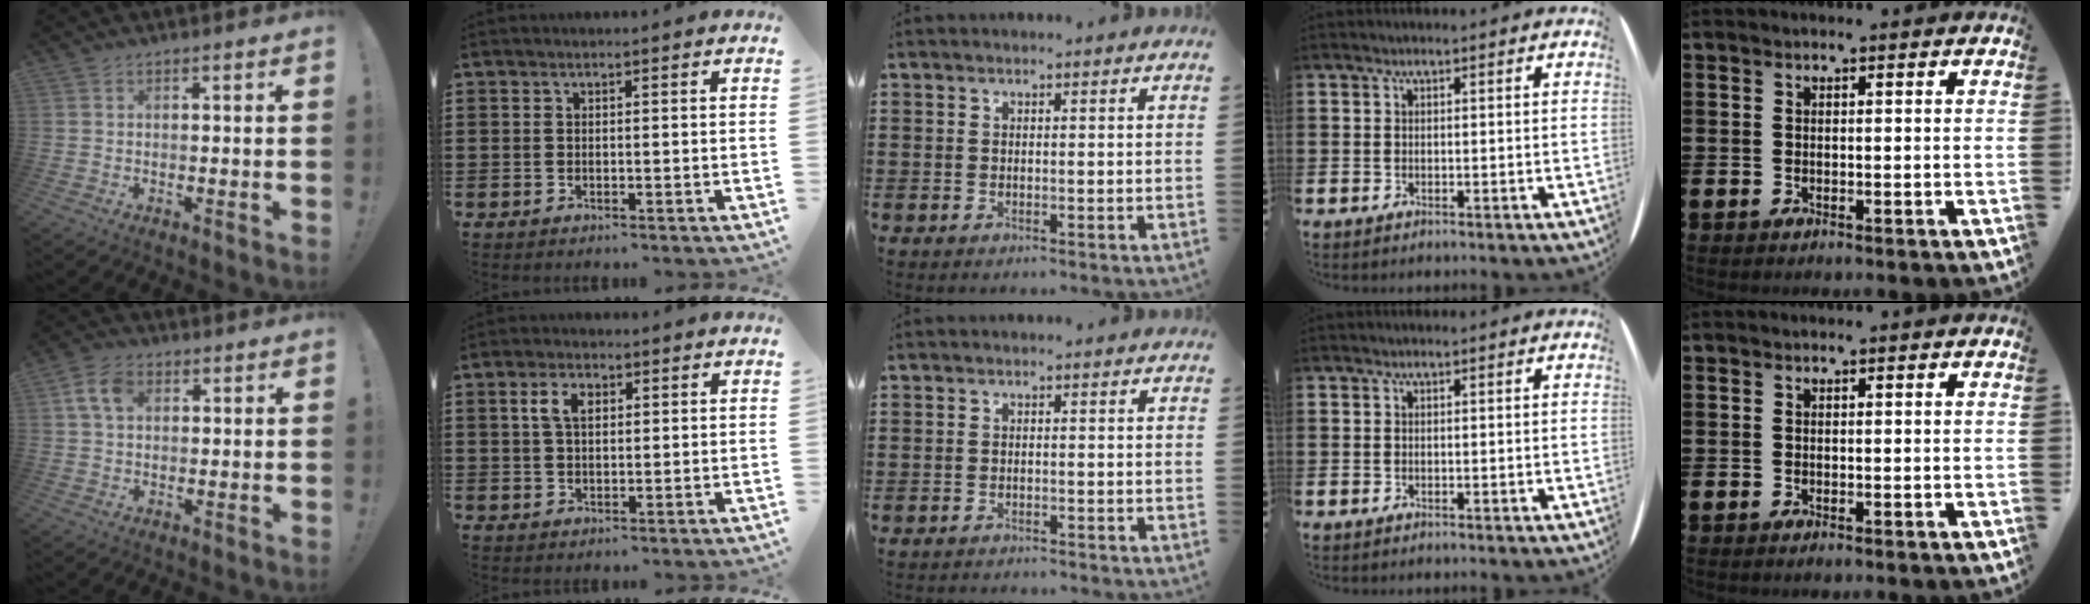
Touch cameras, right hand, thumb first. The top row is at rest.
{"thumb": {"total": 7.3, "force": [2.0, 4.9, 5.0], "torque": [-0.090, 0.008, 0.038]}, "index": {"total": 3.8, "force": [1.2, 2.1, 2.9], "torque": [-0.065, 0.013, 0.020]}, "middle": {"total": 1.1, "force": [-1.1, -0.2, 0.0], "torque": [-0.004, 0.000, -0.021]}}